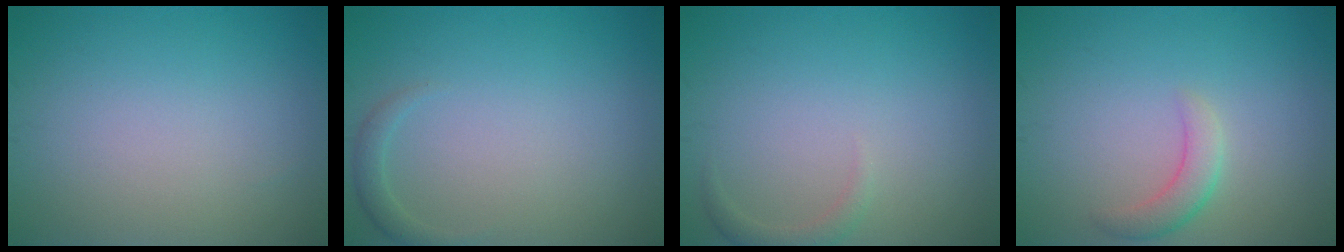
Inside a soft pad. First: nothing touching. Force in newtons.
{"total": 1.2, "press": 1.1, "slide": 0.1}
{"total": 1.3, "press": 1.2, "slide": 0.2}
{"total": 2.2, "press": 2.2, "slide": 0.1}